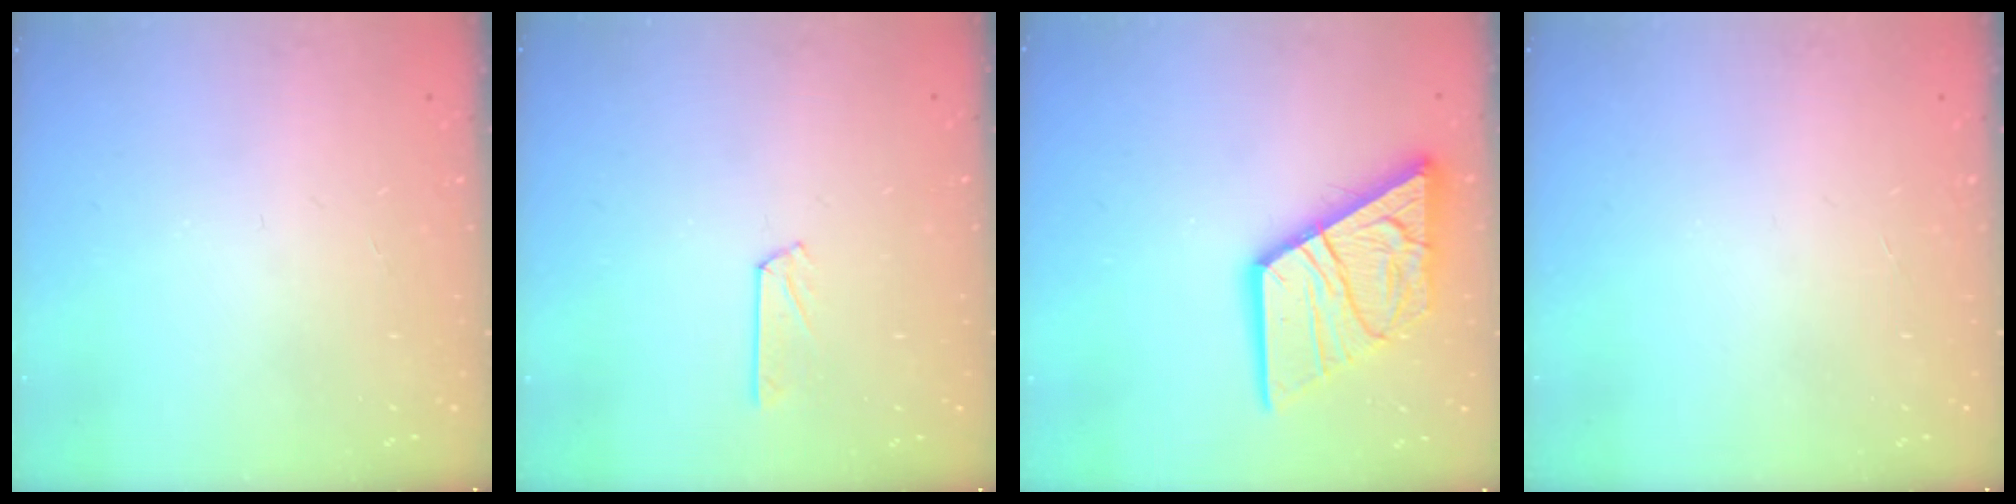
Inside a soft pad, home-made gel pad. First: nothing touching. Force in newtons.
{"total": 3.7, "press": 3.7, "slide": 0.4}
{"total": 19.0, "press": 18.8, "slide": 2.1}
{"total": 0.0}